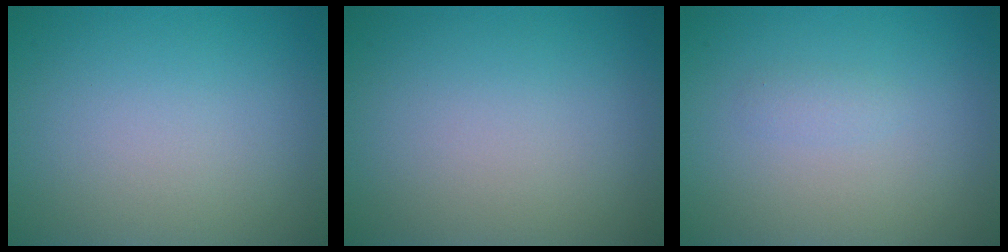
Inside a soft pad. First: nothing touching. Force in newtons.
{"total": 0.0}
{"total": 0.8, "press": 0.8, "slide": 0.0}